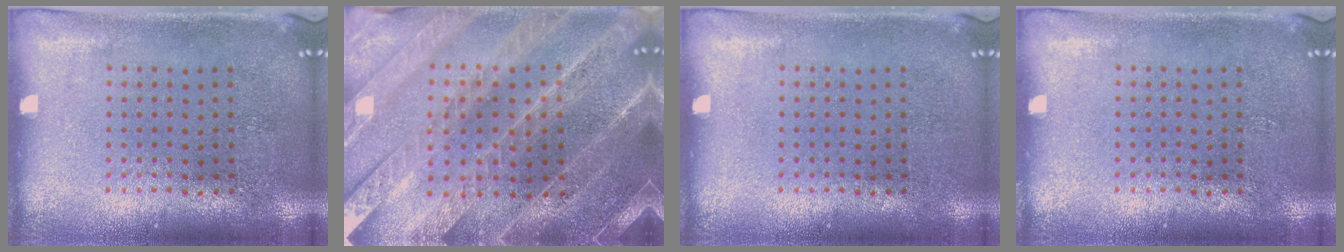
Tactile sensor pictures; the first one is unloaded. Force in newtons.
{"total": 3.1, "press": 3.0, "slide": 0.7}
{"total": 0.0}
{"total": 0.0}